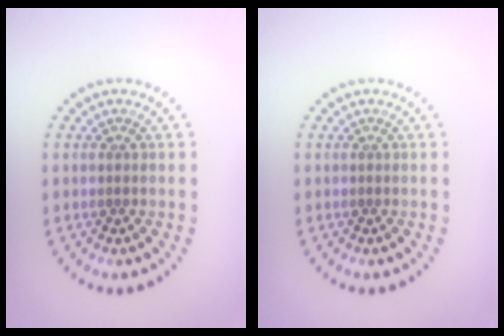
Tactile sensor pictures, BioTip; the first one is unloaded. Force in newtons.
{"total": 0.0}